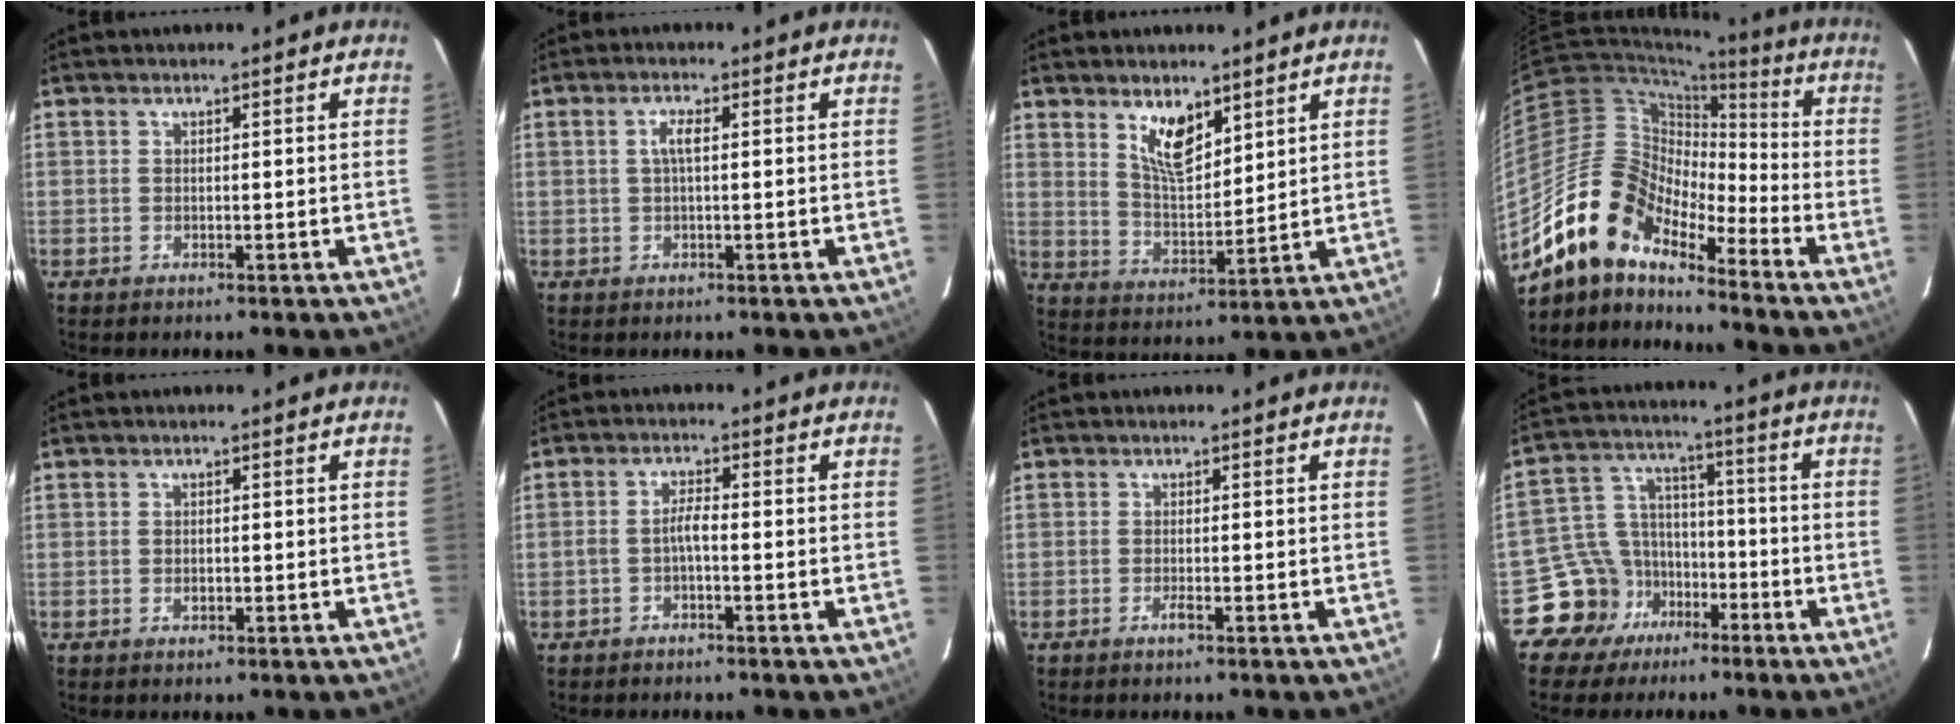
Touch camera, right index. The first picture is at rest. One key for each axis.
{"total": 2.3, "fx": 0.2, "fy": 0.4, "fz": 2.2, "tx": -0.045, "ty": 0.005, "tz": 0.002}
{"total": 8.0, "fx": 4.9, "fy": 3.3, "fz": 5.4, "tx": -0.093, "ty": -0.002, "tz": 0.098}
{"total": 15.2, "fx": -12.6, "fy": 5.5, "fz": 6.5, "tx": -0.114, "ty": 0.010, "tz": -0.248}
{"total": 1.1, "fx": -0.3, "fy": 0.9, "fz": 0.5, "tx": -0.008, "ty": 0.000, "tz": -0.004}
{"total": 2.4, "fx": -1.1, "fy": 0.4, "fz": 2.1, "tx": -0.047, "ty": 0.009, "tz": -0.023}
{"total": 1.2, "fx": -0.7, "fy": 0.1, "fz": 1.0, "tx": -0.020, "ty": -0.001, "tz": -0.013}
{"total": 10.6, "fx": -6.6, "fy": 8.2, "fz": 1.3, "tx": -0.039, "ty": 0.052, "tz": -0.109}